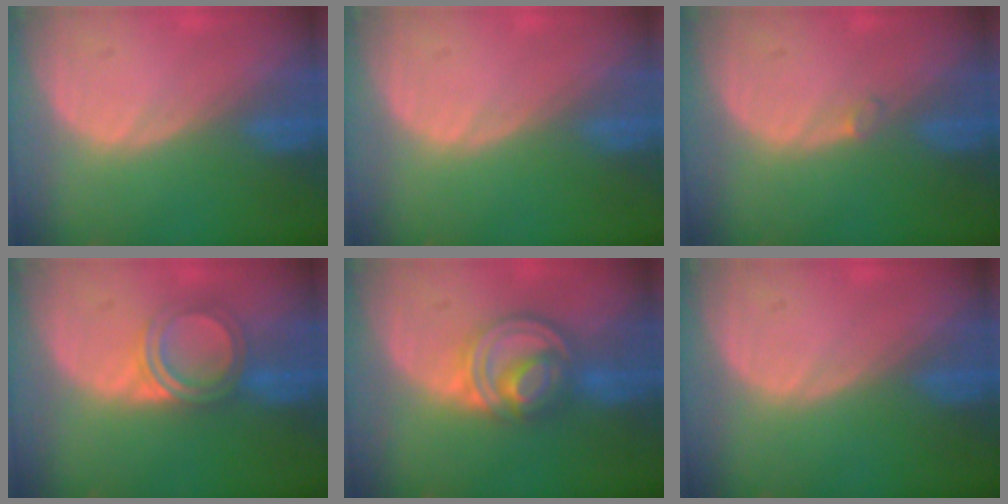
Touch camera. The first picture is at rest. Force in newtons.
{"total": 0.0}
{"total": 0.7, "press": 0.7, "slide": 0.2}
{"total": 4.8, "press": 4.6, "slide": 1.4}
{"total": 7.9, "press": 6.8, "slide": 3.9}
{"total": 0.0}